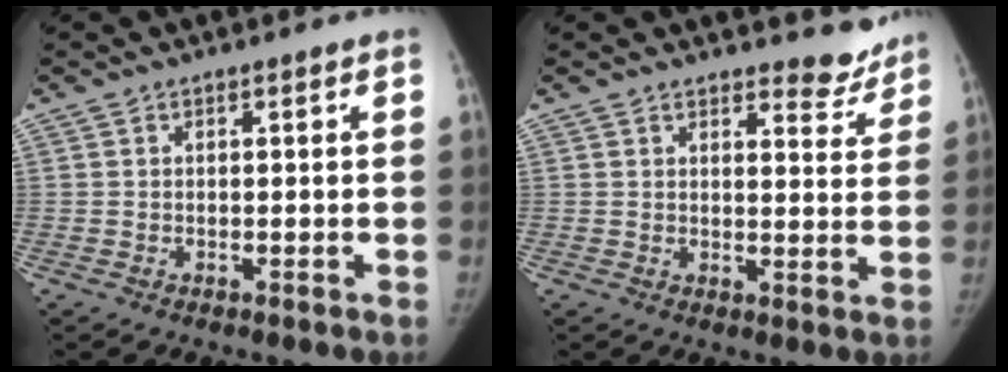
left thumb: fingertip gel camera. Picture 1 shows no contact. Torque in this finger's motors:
{"motor_torque": [0.39, -0.26, 0.43, -0.09, 0.06]}